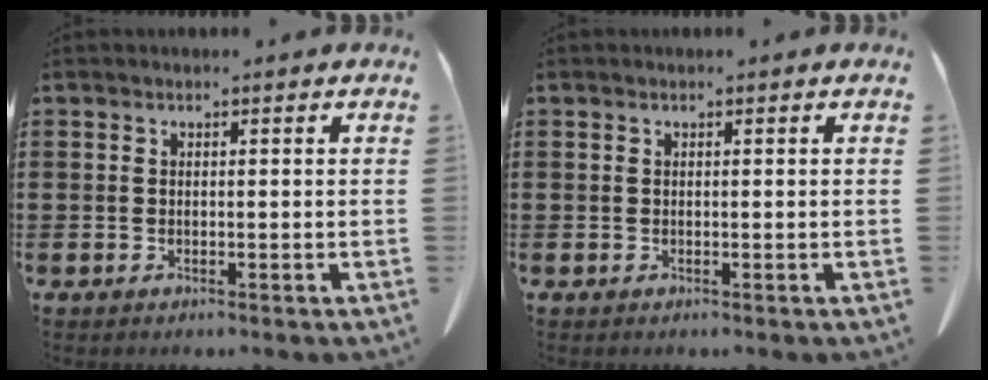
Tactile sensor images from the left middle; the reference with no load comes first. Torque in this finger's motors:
{"motor_torque": [0.00, 0.00, 0.00, 0.00]}